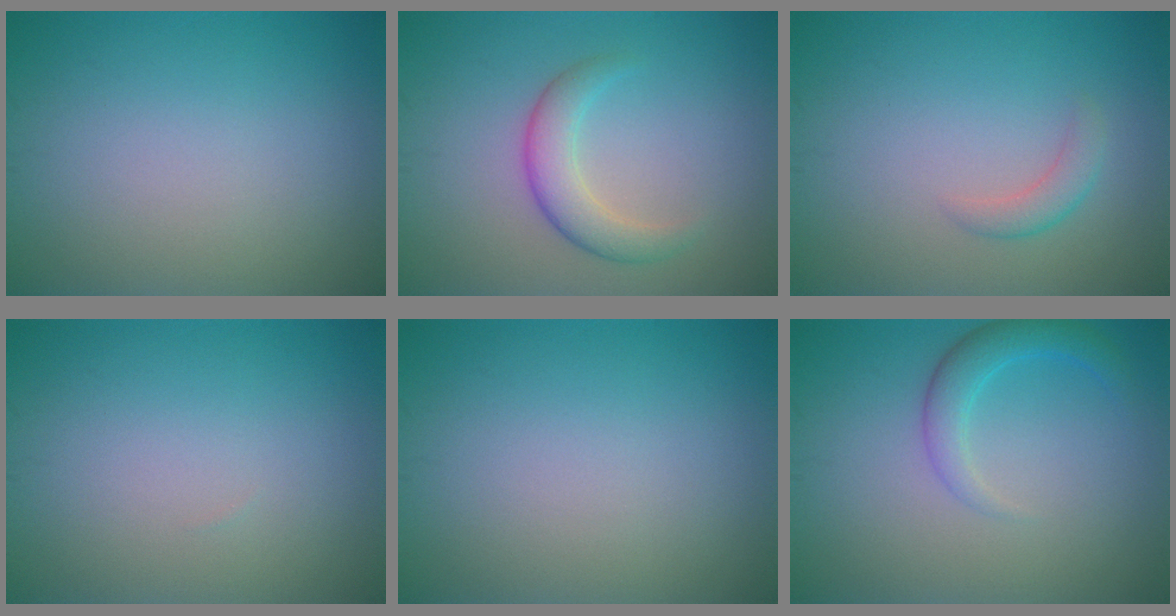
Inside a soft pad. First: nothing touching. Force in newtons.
{"total": 3.2, "press": 3.2, "slide": 0.0}
{"total": 1.5, "press": 1.5, "slide": 0.1}
{"total": 0.0}
{"total": 0.0}
{"total": 2.7, "press": 2.7, "slide": 0.1}